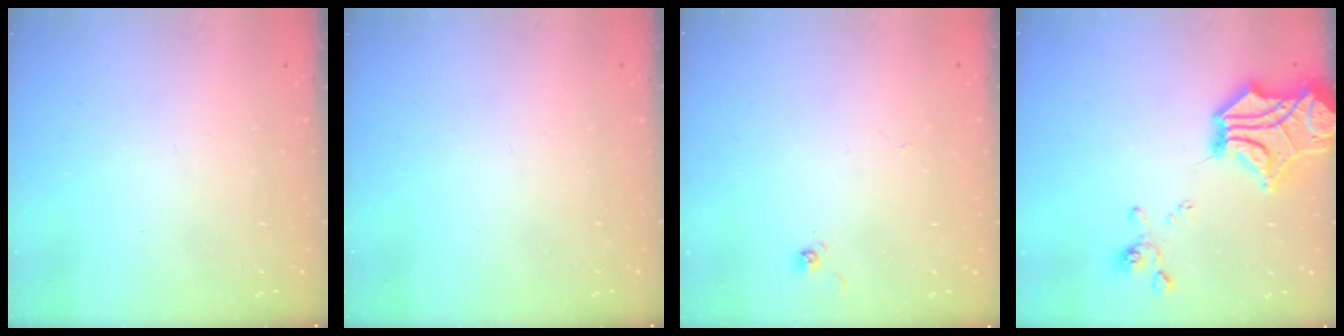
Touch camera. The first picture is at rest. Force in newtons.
{"total": 0.0}
{"total": 2.7, "press": 2.7, "slide": 0.2}
{"total": 12.9, "press": 12.6, "slide": 2.9}